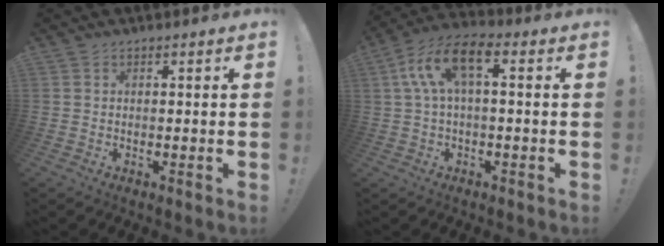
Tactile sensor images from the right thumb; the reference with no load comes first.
{"total": 11.0, "force": [2.3, 4.7, 9.7], "torque": [-0.194, 0.002, 0.043]}